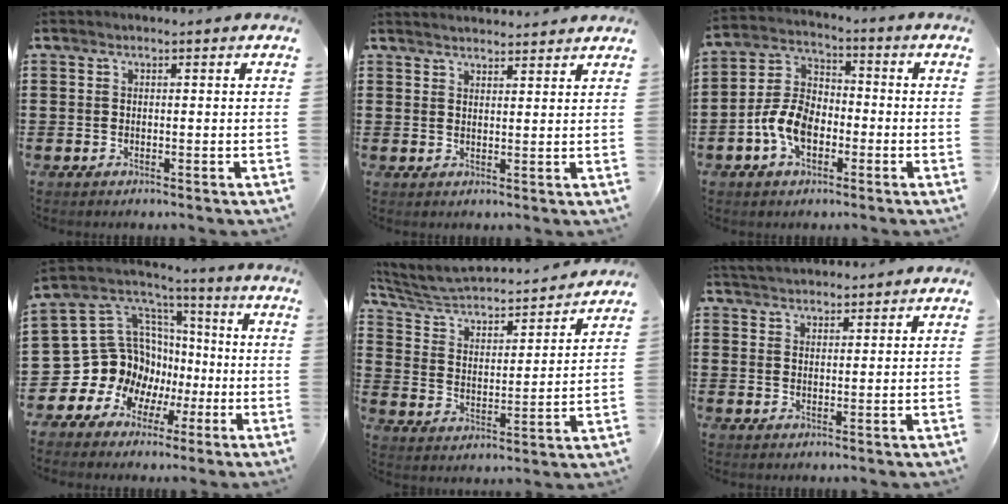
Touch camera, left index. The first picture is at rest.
{"total": 2.2, "force": [2.2, -0.1, 0.0], "torque": [-0.005, -0.003, 0.042]}
{"total": 7.8, "force": [-3.1, 4.8, 5.3], "torque": [-0.140, 0.005, -0.068]}
{"total": 15.2, "force": [-2.2, 14.2, 4.9], "torque": [-0.149, -0.030, -0.010]}
{"total": 4.1, "force": [3.8, 1.2, 1.0], "torque": [-0.044, -0.033, 0.054]}
{"total": 2.9, "force": [2.9, 0.3, 0.0], "torque": [-0.010, -0.003, 0.056]}